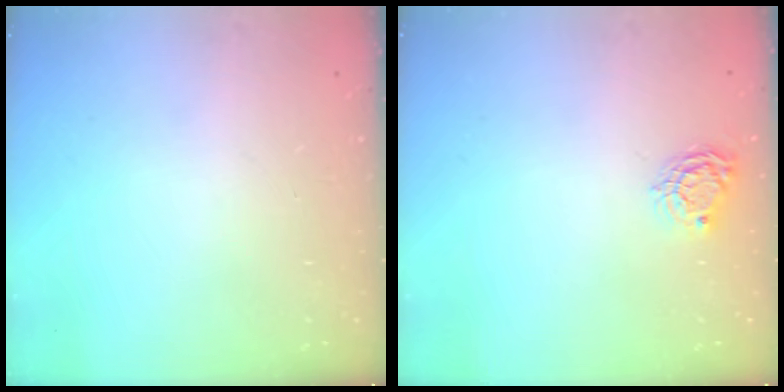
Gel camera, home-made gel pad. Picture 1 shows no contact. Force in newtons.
{"total": 6.0, "press": 6.0, "slide": 0.4}